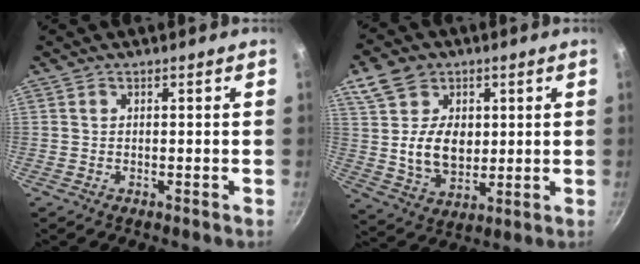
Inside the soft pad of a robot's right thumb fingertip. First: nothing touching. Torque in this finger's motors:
{"motor_torque": [-0.73, 1.68, 0.21, 0.09, 0.09]}